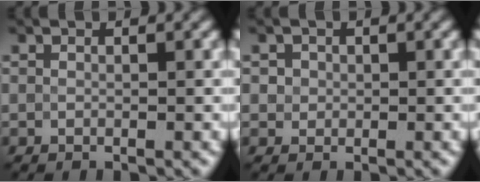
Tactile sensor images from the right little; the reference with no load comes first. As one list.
[{"total": 1.2, "force": [0.2, 1.2, 0.1], "torque": [0.019, 0.002, 0.001]}]